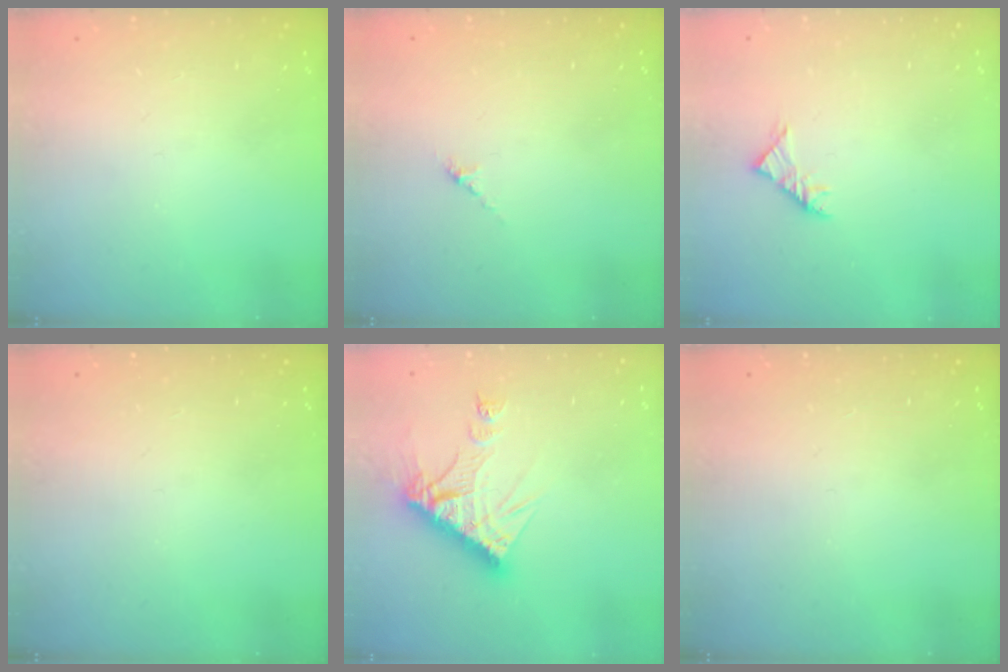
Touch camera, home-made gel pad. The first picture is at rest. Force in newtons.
{"total": 2.7, "press": 2.7, "slide": 0.7}
{"total": 2.9, "press": 2.8, "slide": 0.8}
{"total": 0.0}
{"total": 12.1, "press": 12.1, "slide": 1.2}
{"total": 0.0}